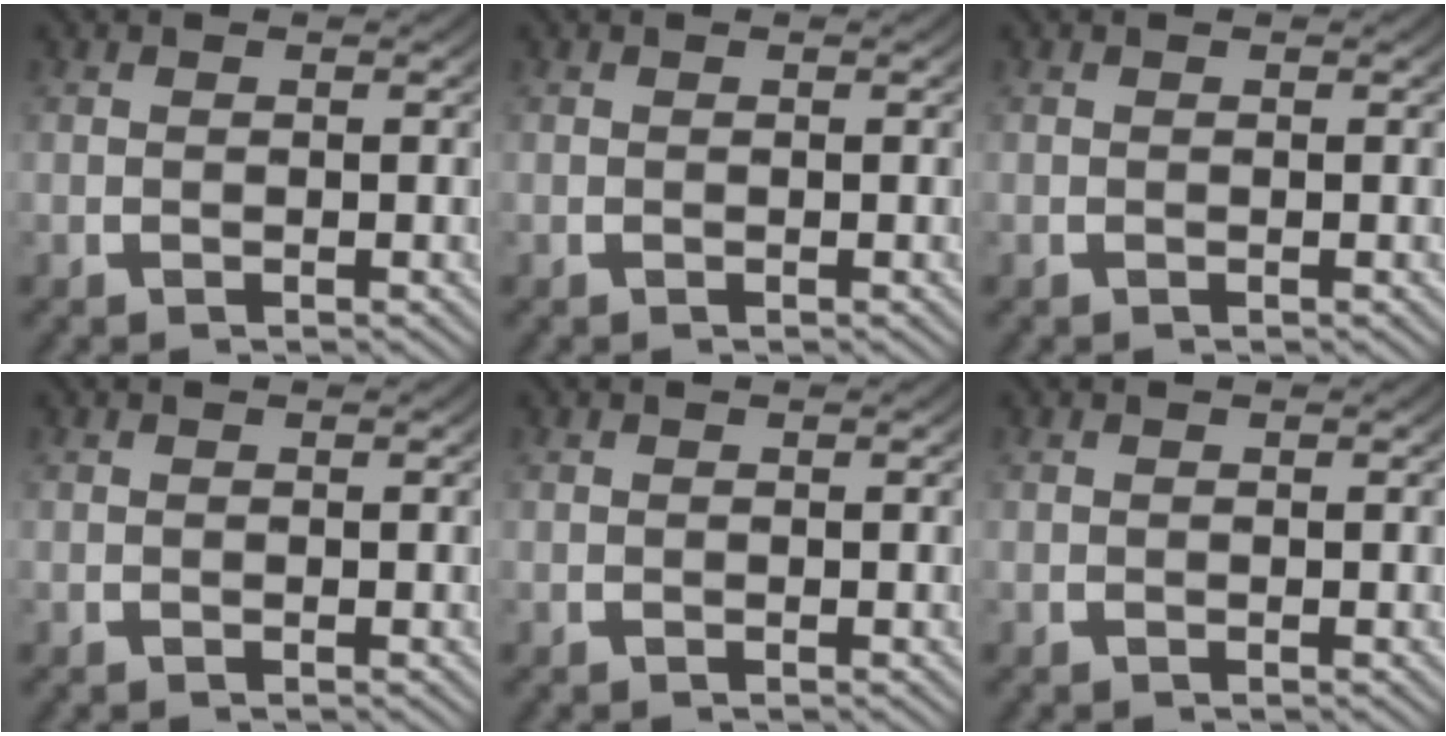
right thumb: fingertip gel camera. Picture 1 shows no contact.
{"total": 0.0}
{"total": 0.0}
{"total": 0.0}
{"total": 0.0}
{"total": 0.0}